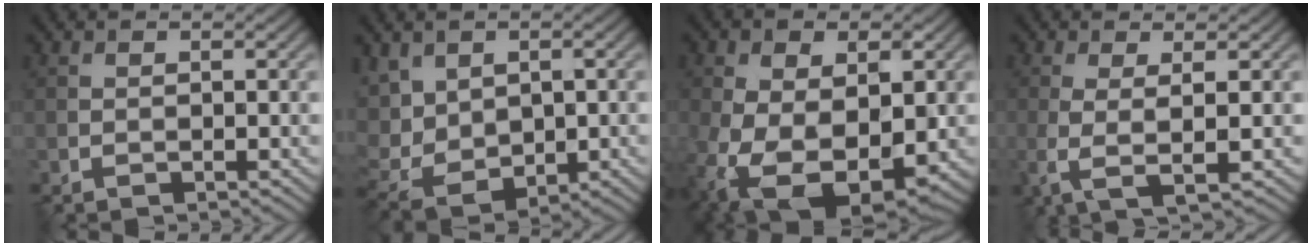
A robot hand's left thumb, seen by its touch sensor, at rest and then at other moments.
{"total": 6.7, "force": [1.0, 4.7, 4.8], "torque": [-0.121, -0.008, 0.020]}
{"total": 14.7, "force": [-3.7, 9.7, 10.4], "torque": [-0.210, -0.046, -0.038]}
{"total": 3.9, "force": [0.2, 0.8, 3.8], "torque": [-0.081, -0.003, 0.001]}